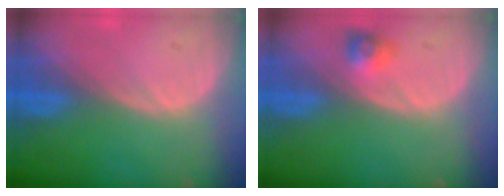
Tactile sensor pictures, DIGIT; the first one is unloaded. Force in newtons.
{"total": 2.6, "press": 2.4, "slide": 1.0}